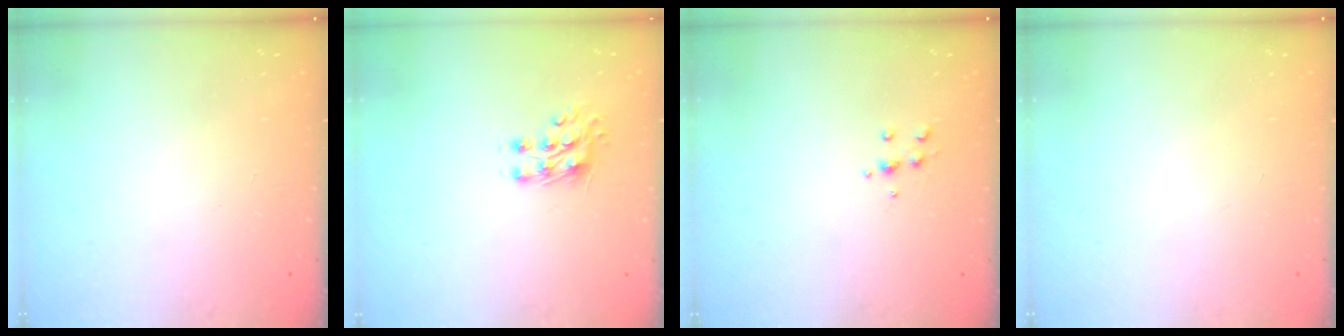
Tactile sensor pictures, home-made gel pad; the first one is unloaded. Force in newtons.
{"total": 7.8, "press": 7.7, "slide": 0.8}
{"total": 5.8, "press": 5.7, "slide": 0.8}
{"total": 0.0}